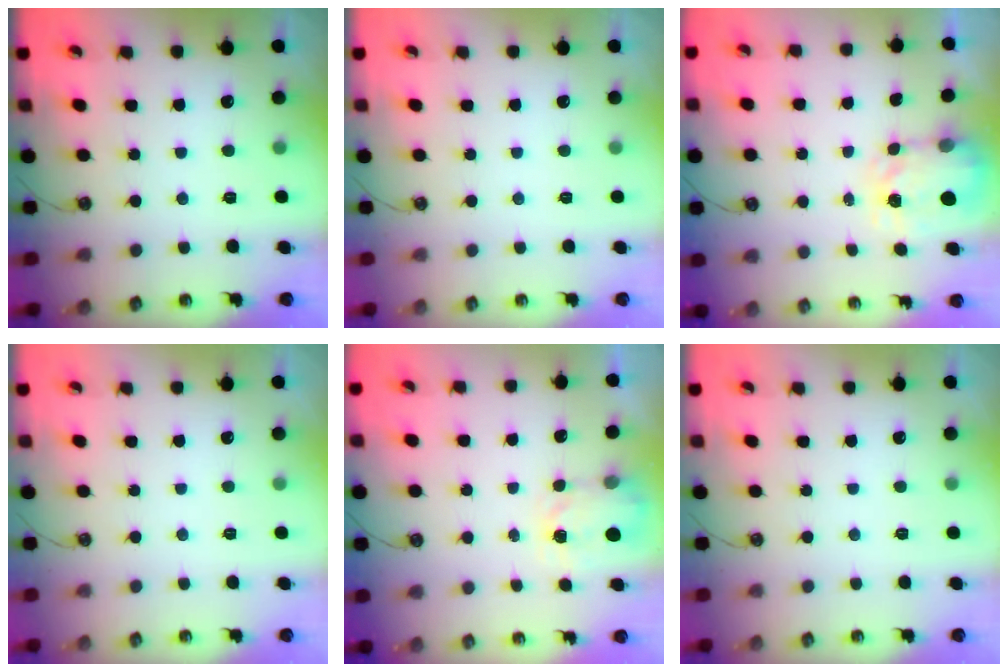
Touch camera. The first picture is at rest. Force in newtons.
{"total": 0.0}
{"total": 3.9, "press": 3.8, "slide": 0.5}
{"total": 0.0}
{"total": 3.3, "press": 3.3, "slide": 0.4}
{"total": 0.0}